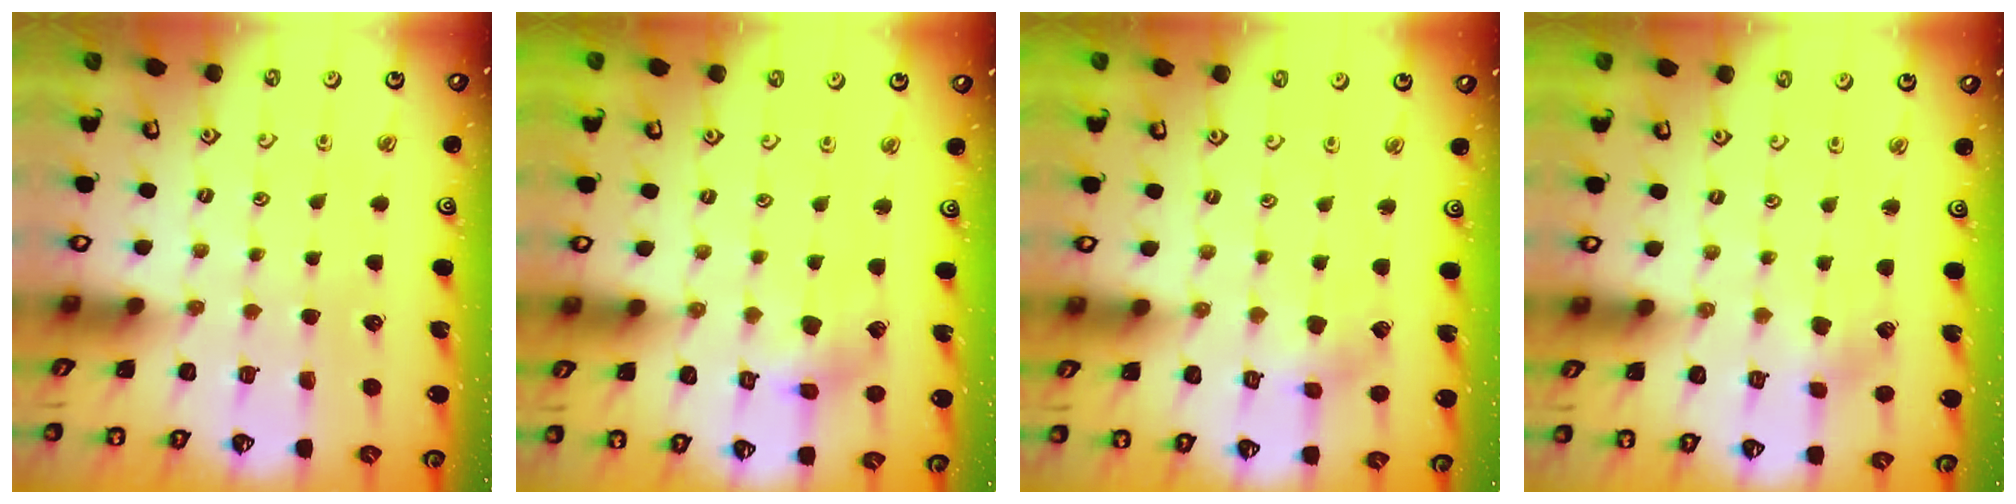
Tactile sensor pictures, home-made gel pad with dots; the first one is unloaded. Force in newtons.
{"total": 4.1, "press": 4.1, "slide": 0.6}
{"total": 2.4, "press": 2.4, "slide": 0.2}
{"total": 2.0, "press": 2.0, "slide": 0.3}